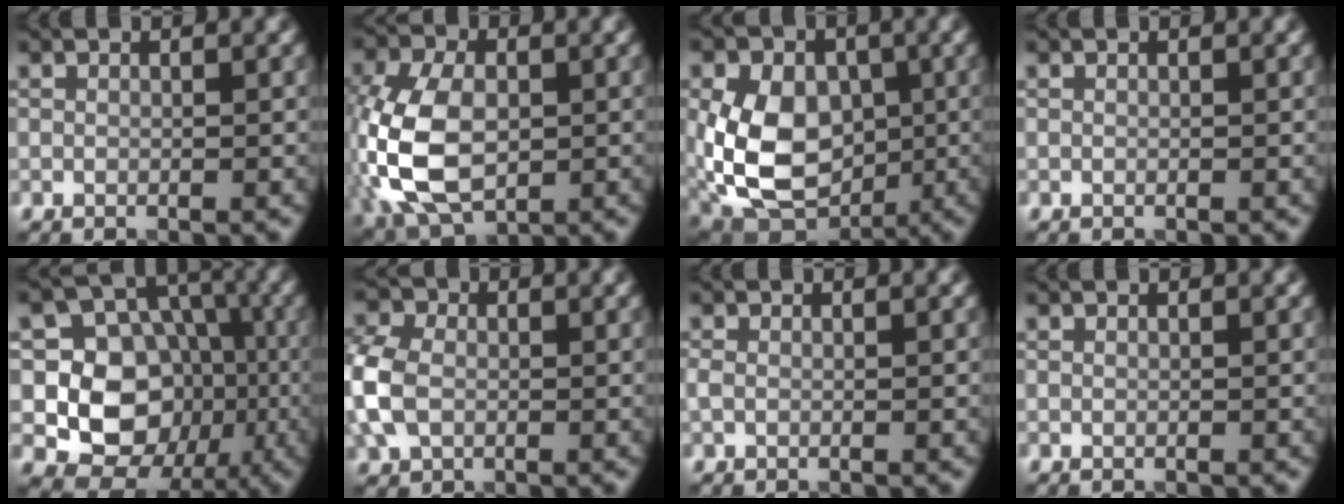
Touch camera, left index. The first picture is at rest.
{"total": 11.0, "force": [-1.7, 7.0, 8.4], "torque": [-0.204, -0.004, -0.041]}
{"total": 11.8, "force": [-0.4, 8.6, 8.1], "torque": [-0.161, -0.014, -0.005]}
{"total": 0.0}
{"total": 10.9, "force": [-1.4, 9.6, 5.1], "torque": [-0.077, -0.001, -0.051]}
{"total": 6.8, "force": [-0.8, 5.0, 4.5], "torque": [-0.128, 0.005, -0.021]}
{"total": 0.9, "force": [-0.2, 0.6, 0.6], "torque": [-0.017, 0.000, -0.007]}
{"total": 0.0}